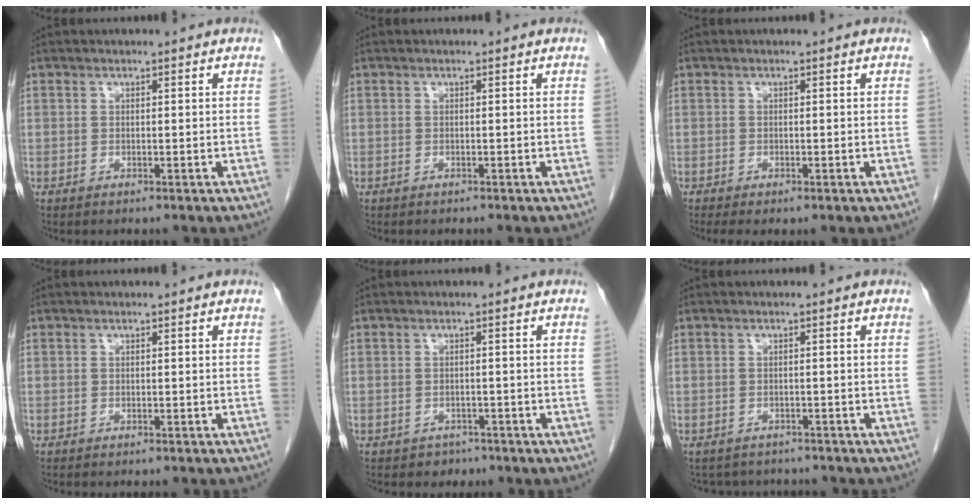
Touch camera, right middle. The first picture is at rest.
{"total": 0.5, "force": [-0.4, 0.2, 0.1], "torque": [-0.008, 0.001, -0.006]}
{"total": 2.6, "force": [-1.7, 1.0, 1.7], "torque": [-0.022, -0.006, -0.020]}
{"total": 2.1, "force": [-1.9, 0.4, 0.9], "torque": [-0.013, -0.002, -0.020]}
{"total": 2.1, "force": [-1.4, 1.5, 0.0], "torque": [-0.008, 0.006, -0.019]}
{"total": 5.1, "force": [-4.7, 2.0, 0.4], "torque": [-0.001, 0.005, -0.055]}